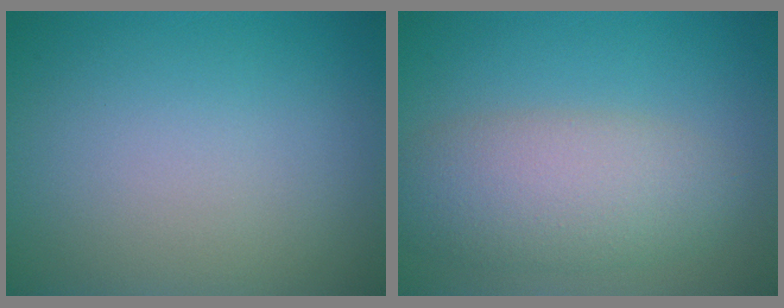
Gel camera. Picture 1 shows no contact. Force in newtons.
{"total": 5.7, "press": 5.7, "slide": 0.3}